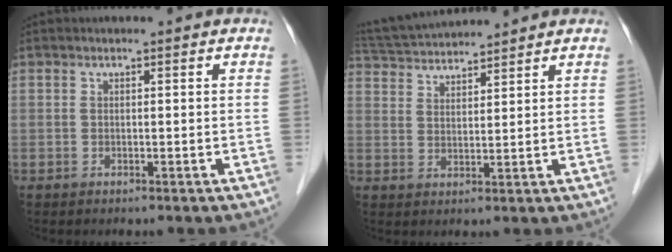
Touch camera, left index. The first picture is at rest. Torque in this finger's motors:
{"motor_torque": [-0.52, -0.70, 0.16, 0.05]}